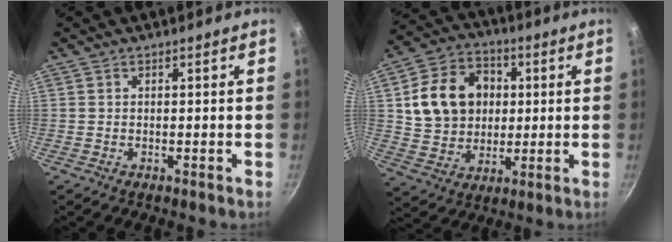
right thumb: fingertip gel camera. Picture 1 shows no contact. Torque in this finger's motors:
{"motor_torque": [-0.51, 1.31, -0.18, -0.11, 0.25]}